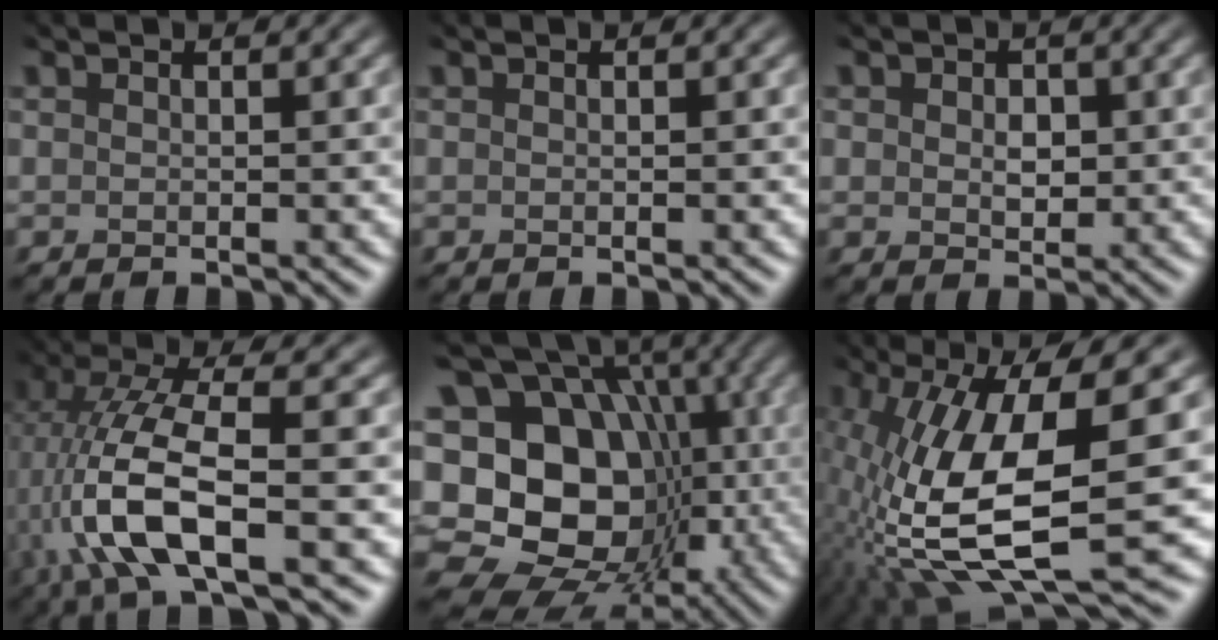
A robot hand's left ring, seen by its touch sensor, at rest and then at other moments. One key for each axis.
{"total": 0.0}
{"total": 1.2, "fx": -1.0, "fy": 0.7, "fz": 0.0, "tx": -0.033, "ty": -0.024, "tz": 0.019}
{"total": 7.5, "fx": -4.1, "fy": 1.4, "fz": 6.1, "tx": -0.165, "ty": -0.015, "tz": -0.050}
{"total": 17.8, "fx": -3.6, "fy": 14.8, "fz": 9.2, "tx": -0.178, "ty": -0.003, "tz": -0.050}
{"total": 11.1, "fx": -2.7, "fy": 3.5, "fz": 10.2, "tx": -0.232, "ty": -0.039, "tz": -0.017}